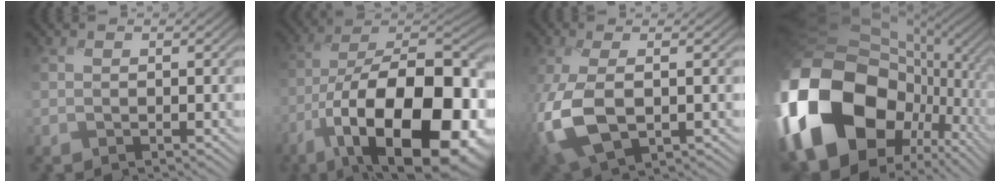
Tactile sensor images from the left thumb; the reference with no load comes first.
{"total": 21.0, "force": [-9.5, 9.3, 16.2], "torque": [-0.258, -0.019, -0.148]}
{"total": 8.5, "force": [-2.4, 4.5, 6.8], "torque": [-0.179, -0.022, -0.044]}
{"total": 21.9, "force": [-3.7, 16.8, 13.6], "torque": [-0.346, -0.056, -0.056]}